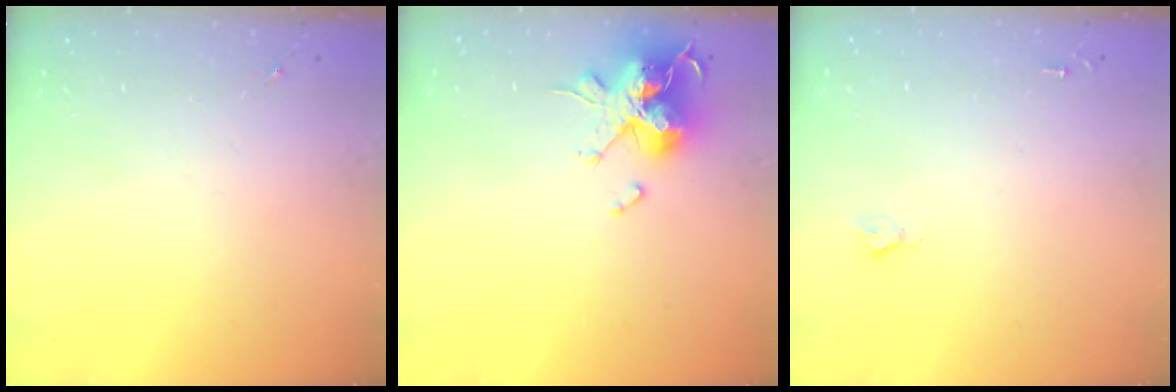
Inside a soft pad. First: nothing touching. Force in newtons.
{"total": 15.3, "press": 15.1, "slide": 2.4}
{"total": 1.9, "press": 1.9, "slide": 0.2}